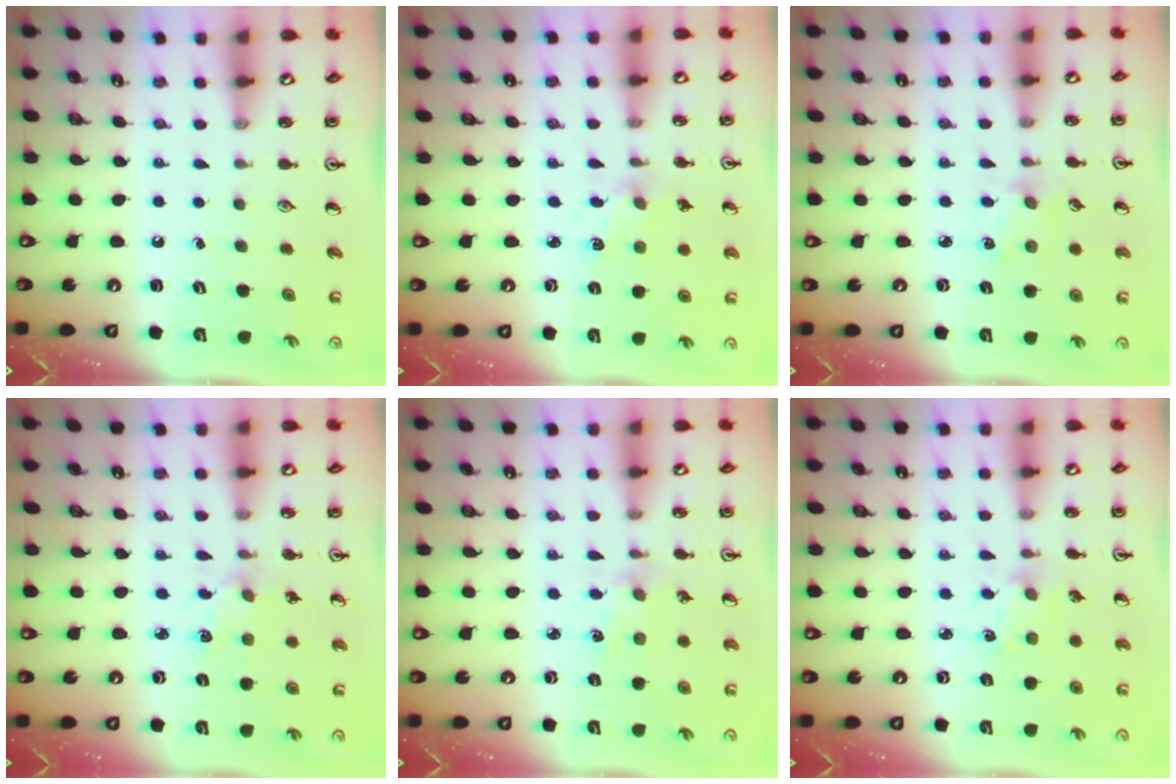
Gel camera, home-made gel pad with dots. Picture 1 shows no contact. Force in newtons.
{"total": 1.6, "press": 1.6, "slide": 0.5}
{"total": 1.6, "press": 1.5, "slide": 0.3}
{"total": 2.0, "press": 2.0, "slide": 0.4}
{"total": 1.7, "press": 1.6, "slide": 0.4}
{"total": 1.5, "press": 1.5, "slide": 0.1}